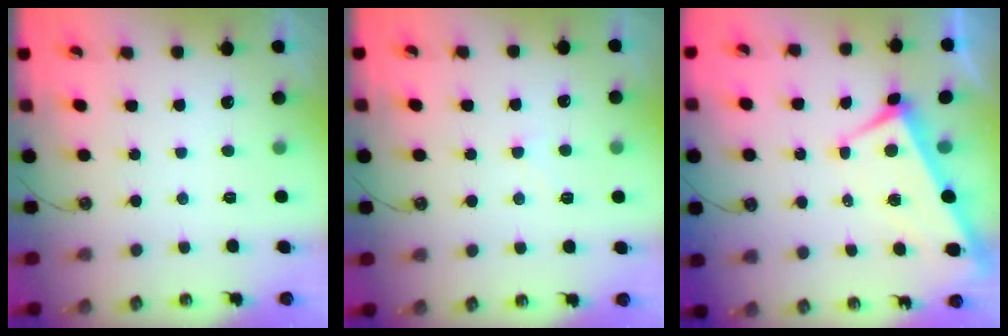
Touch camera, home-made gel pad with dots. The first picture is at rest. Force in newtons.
{"total": 0.7, "press": 0.5, "slide": 0.5}
{"total": 2.2, "press": 2.0, "slide": 0.8}